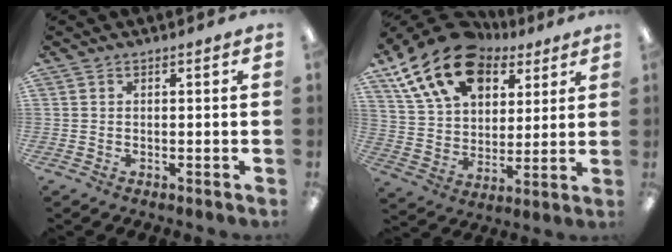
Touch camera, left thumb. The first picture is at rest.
{"total": 20.0, "force": [11.6, 12.6, 10.2], "torque": [-0.187, -0.049, 0.214]}